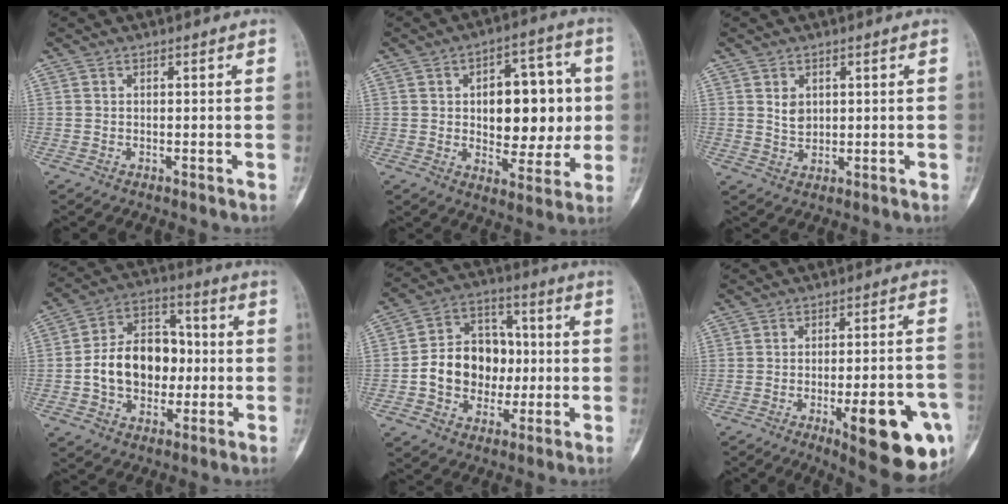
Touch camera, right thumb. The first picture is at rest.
{"total": 16.4, "force": [1.2, 9.5, 13.3], "torque": [-0.128, 0.014, 0.021]}
{"total": 3.2, "force": [1.0, 2.4, 1.8], "torque": [-0.018, -0.008, 0.023]}
{"total": 15.2, "force": [-1.3, 11.0, 10.4], "torque": [-0.139, 0.037, -0.023]}
{"total": 14.4, "force": [-1.1, 11.6, 8.6], "torque": [-0.094, 0.035, -0.019]}
{"total": 18.6, "force": [-7.1, 5.2, 16.4], "torque": [-0.171, 0.016, -0.082]}